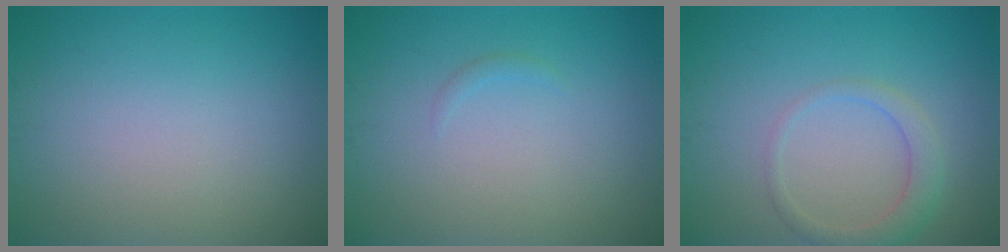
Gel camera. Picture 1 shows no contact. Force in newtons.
{"total": 0.5, "press": 0.5, "slide": 0.1}
{"total": 2.4, "press": 2.4, "slide": 0.2}